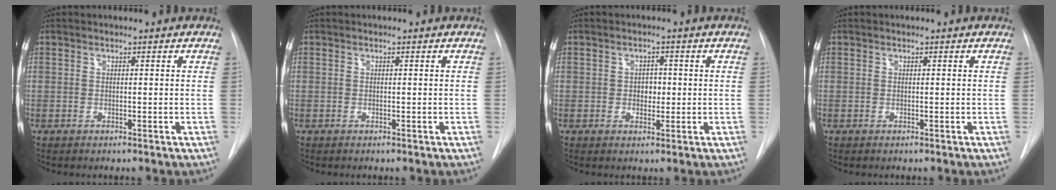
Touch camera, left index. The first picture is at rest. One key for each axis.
{"total": 0.0}
{"total": 2.1, "fx": -0.2, "fy": 1.6, "fz": 1.4, "tx": -0.016, "ty": 0.000, "tz": -0.002}
{"total": 0.0}